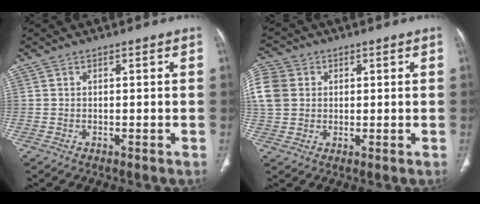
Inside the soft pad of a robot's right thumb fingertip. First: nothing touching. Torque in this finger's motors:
{"motor_torque": [1.31, 1.35, 0.97, -0.07, 0.29]}